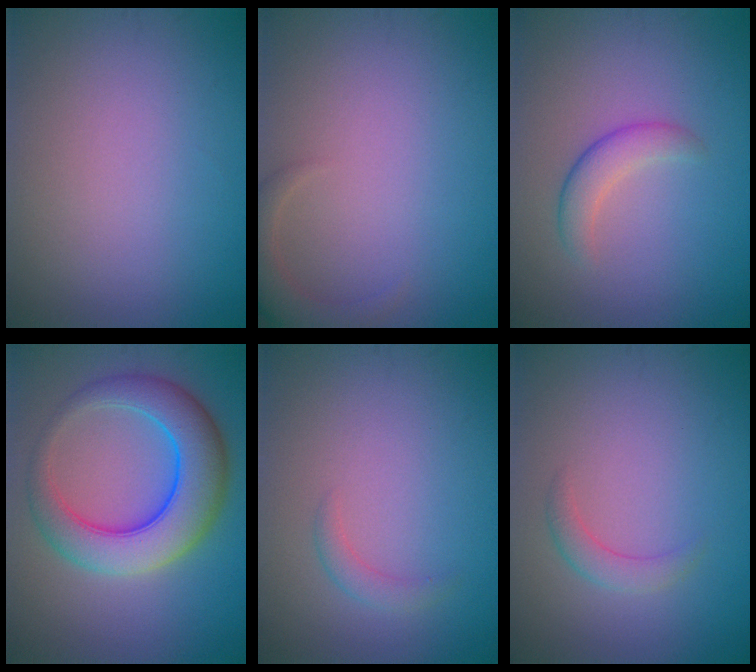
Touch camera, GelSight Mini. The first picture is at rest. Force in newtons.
{"total": 2.6, "press": 2.6, "slide": 0.3}
{"total": 2.3, "press": 2.3, "slide": 0.1}
{"total": 8.1, "press": 8.0, "slide": 0.2}
{"total": 1.2, "press": 1.2, "slide": 0.1}
{"total": 1.7, "press": 1.7, "slide": 0.1}